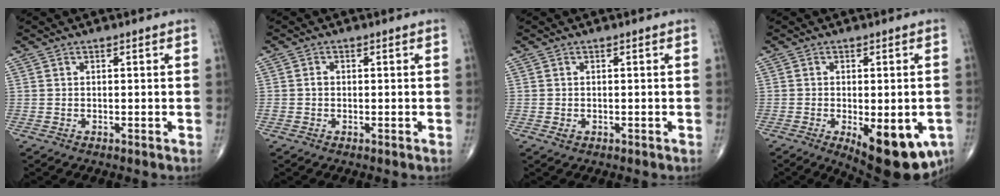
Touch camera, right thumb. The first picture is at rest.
{"total": 1.2, "force": [-0.1, 1.0, 0.7], "torque": [-0.008, 0.003, -0.003]}
{"total": 1.0, "force": [-0.3, 0.8, 0.6], "torque": [-0.009, 0.000, -0.002]}
{"total": 15.1, "force": [-5.4, 6.2, 12.7], "torque": [-0.135, -0.008, -0.059]}